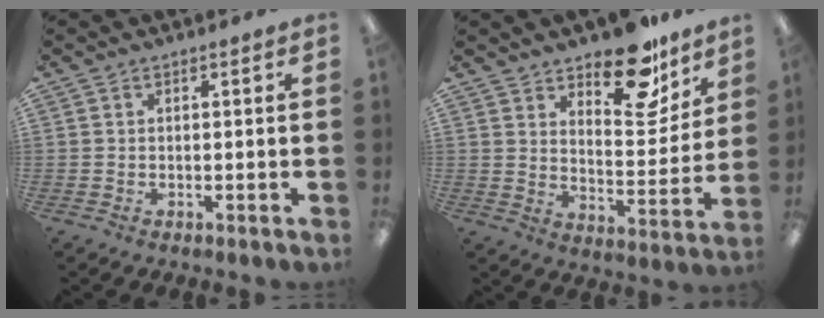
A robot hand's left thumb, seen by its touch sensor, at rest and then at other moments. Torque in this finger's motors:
{"motor_torque": [0.38, 0.58, -0.20, -0.05, 0.06]}